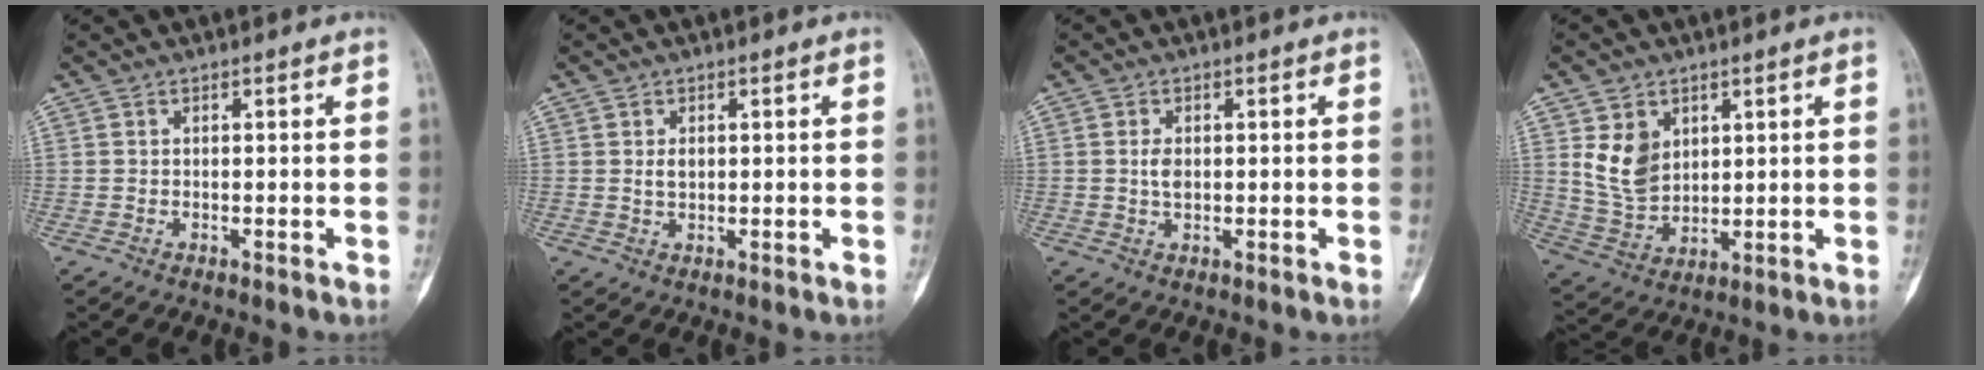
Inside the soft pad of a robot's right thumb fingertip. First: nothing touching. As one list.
[{"total": 1.8, "force": [0.4, 1.2, 1.3], "torque": [-0.019, -0.002, 0.010]}, {"total": 2.3, "force": [0.1, 1.4, 1.9], "torque": [-0.032, -0.001, 0.003]}, {"total": 9.1, "force": [3.3, 6.7, 5.3], "torque": [-0.078, -0.020, 0.082]}]